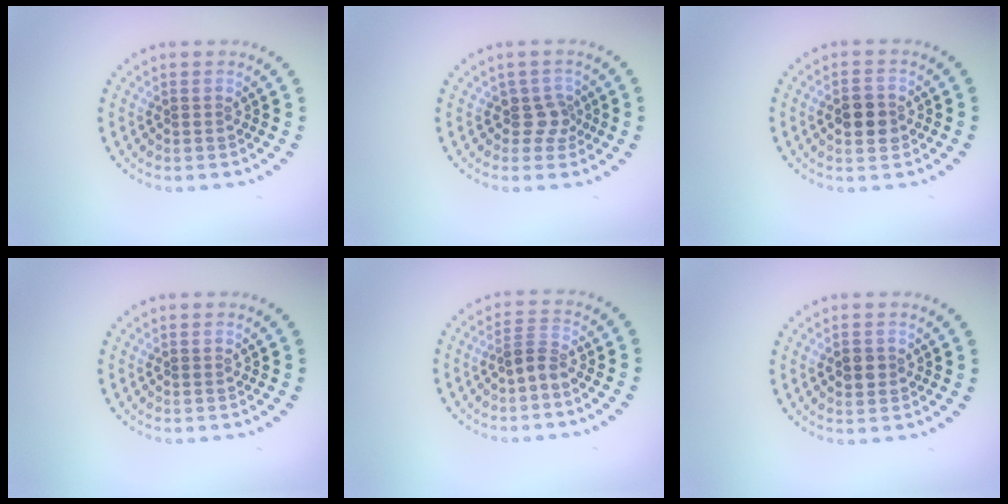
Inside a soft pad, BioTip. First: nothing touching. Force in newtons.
{"total": 1.9, "press": 1.4, "slide": 1.3}
{"total": 2.9, "press": 2.9, "slide": 0.2}
{"total": 0.0}
{"total": 1.7, "press": 1.3, "slide": 1.2}
{"total": 1.5, "press": 1.4, "slide": 0.3}